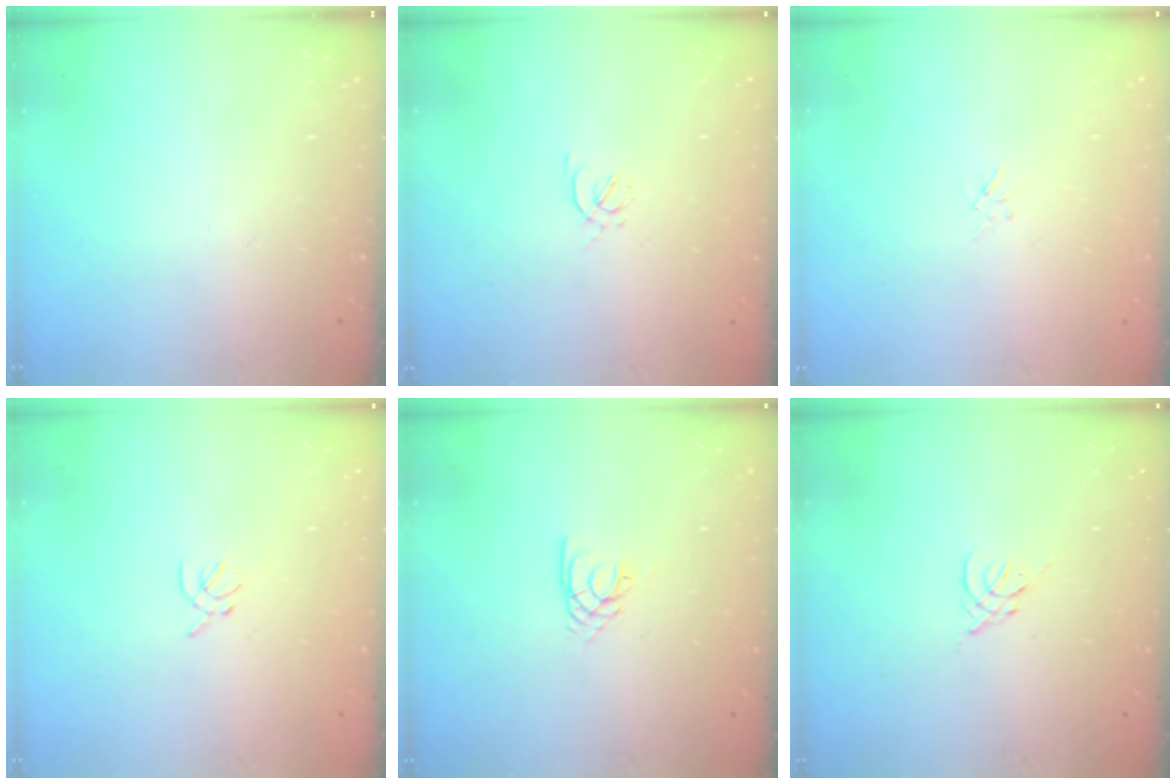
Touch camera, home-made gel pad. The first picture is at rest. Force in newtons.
{"total": 1.6, "press": 1.6, "slide": 0.4}
{"total": 1.0, "press": 0.9, "slide": 0.4}
{"total": 1.4, "press": 1.3, "slide": 0.5}
{"total": 2.1, "press": 2.1, "slide": 0.2}
{"total": 1.8, "press": 1.7, "slide": 0.5}